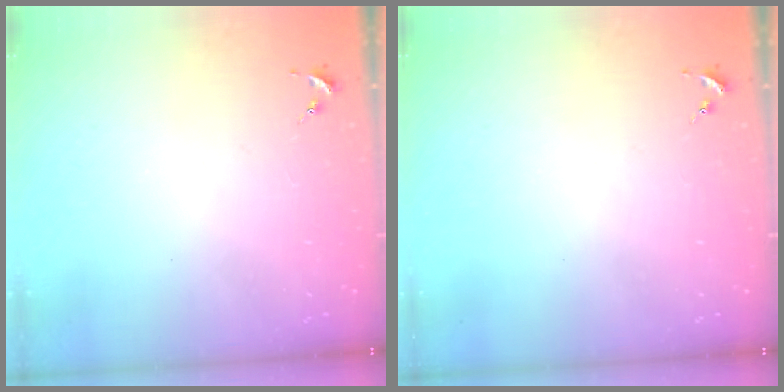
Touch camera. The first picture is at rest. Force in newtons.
{"total": 0.0}